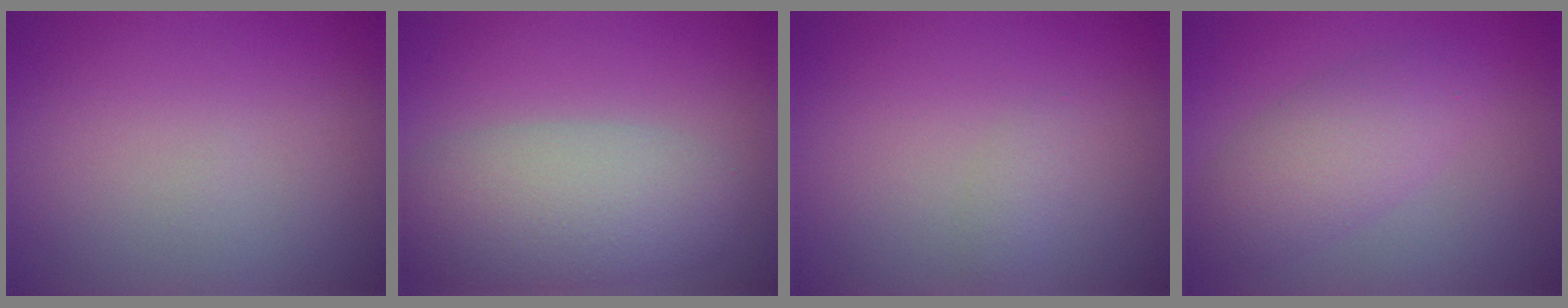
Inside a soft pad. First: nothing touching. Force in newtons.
{"total": 6.8, "press": 6.8, "slide": 0.2}
{"total": 0.8, "press": 0.8, "slide": 0.0}
{"total": 4.1, "press": 4.1, "slide": 0.2}